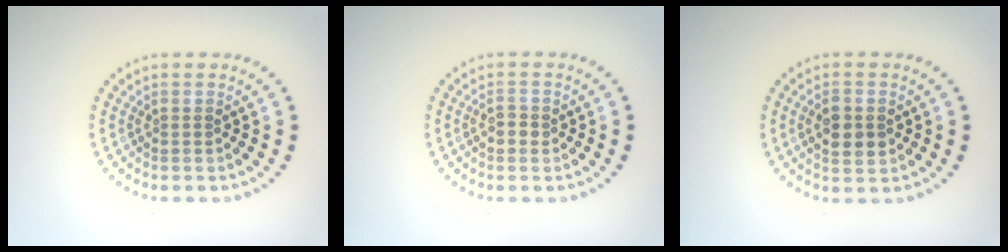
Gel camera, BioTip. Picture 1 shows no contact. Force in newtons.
{"total": 1.3, "press": 1.3, "slide": 0.2}
{"total": 3.2, "press": 3.2, "slide": 0.2}